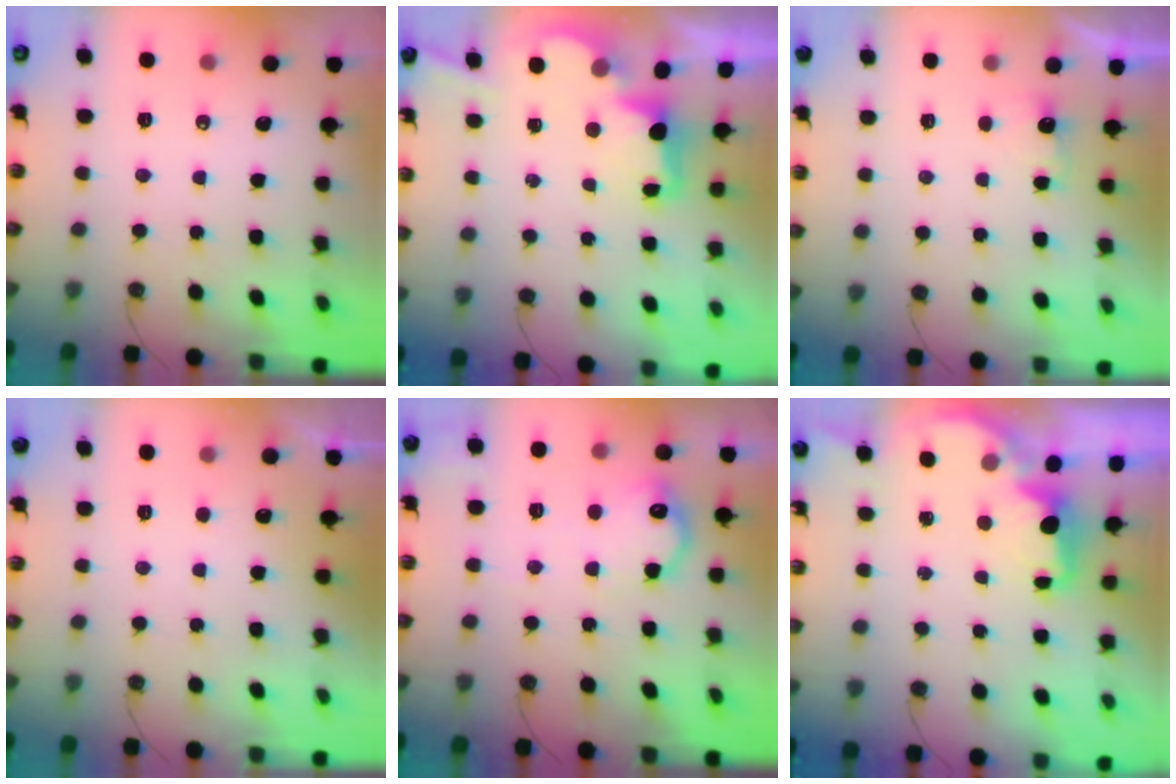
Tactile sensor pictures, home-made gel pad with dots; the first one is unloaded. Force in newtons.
{"total": 2.7, "press": 2.6, "slide": 0.8}
{"total": 2.3, "press": 2.2, "slide": 0.9}
{"total": 0.0}
{"total": 13.1, "press": 13.1, "slide": 0.7}
{"total": 2.2, "press": 2.1, "slide": 0.8}